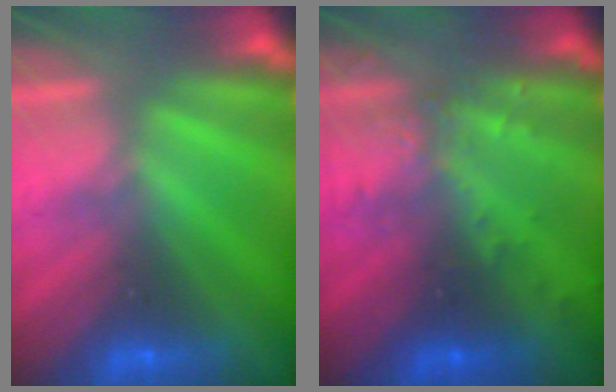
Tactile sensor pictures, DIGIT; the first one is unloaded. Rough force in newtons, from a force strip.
{"total": 3.1}